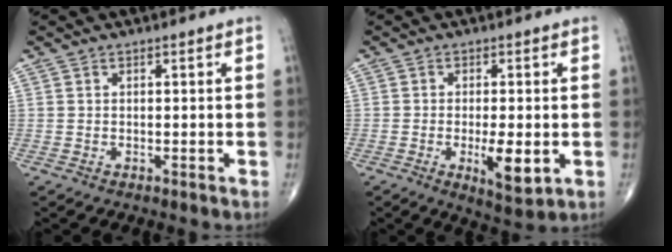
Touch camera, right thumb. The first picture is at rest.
{"total": 7.0, "force": [-1.6, 2.3, 6.4], "torque": [-0.099, -0.017, -0.022]}